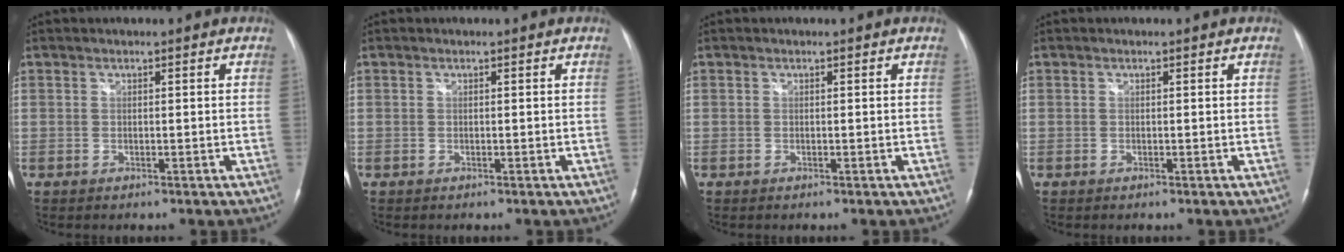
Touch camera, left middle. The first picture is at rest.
{"total": 0.0}
{"total": 0.0}
{"total": 0.0}